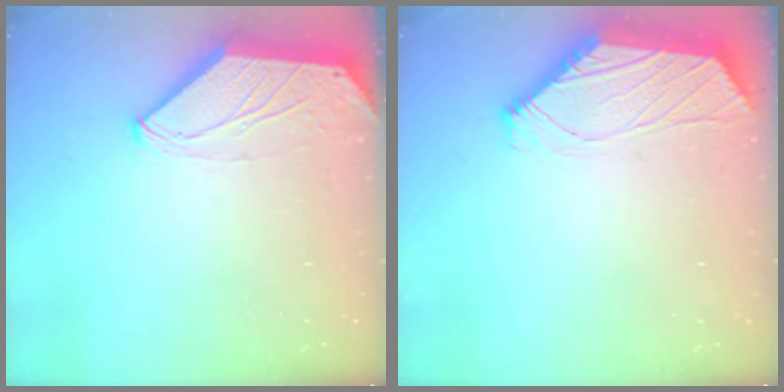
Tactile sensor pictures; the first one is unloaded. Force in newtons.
{"total": 1.7, "press": 1.6, "slide": 0.3}